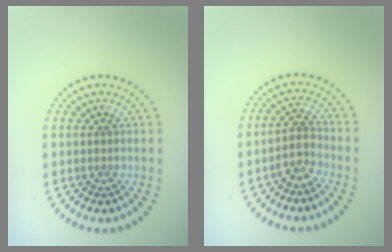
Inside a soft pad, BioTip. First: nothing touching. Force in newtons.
{"total": 2.2, "press": 1.9, "slide": 1.1}